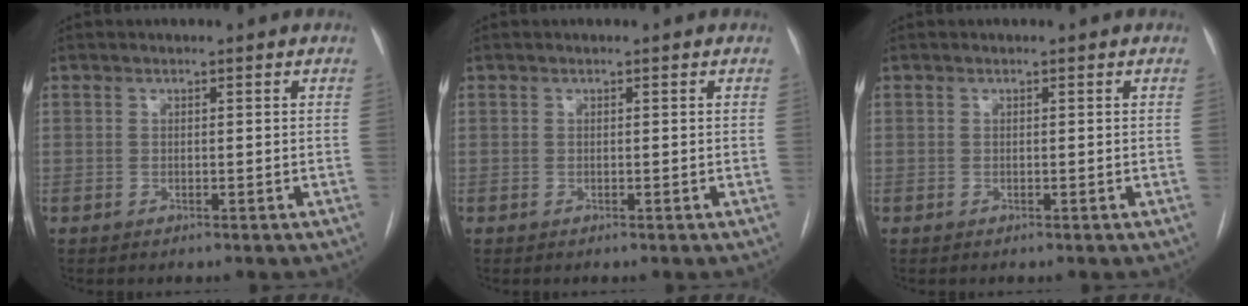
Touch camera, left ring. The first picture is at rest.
{"total": 0.0}
{"total": 0.0}